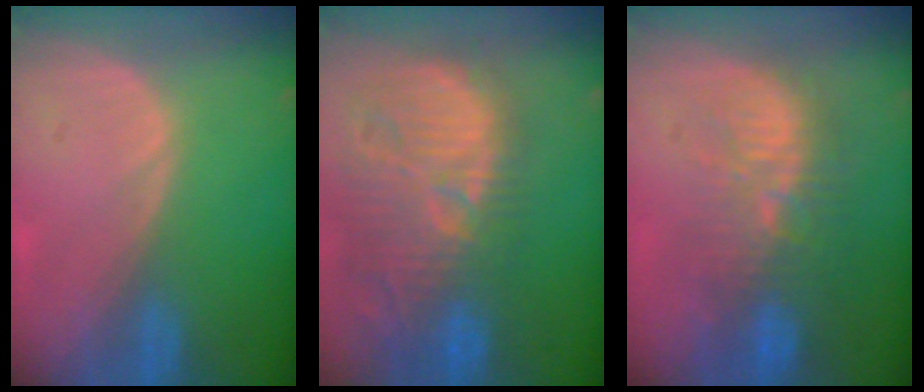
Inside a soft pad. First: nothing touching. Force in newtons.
{"total": 14.3, "press": 12.9, "slide": 6.2}
{"total": 10.1, "press": 9.3, "slide": 4.0}